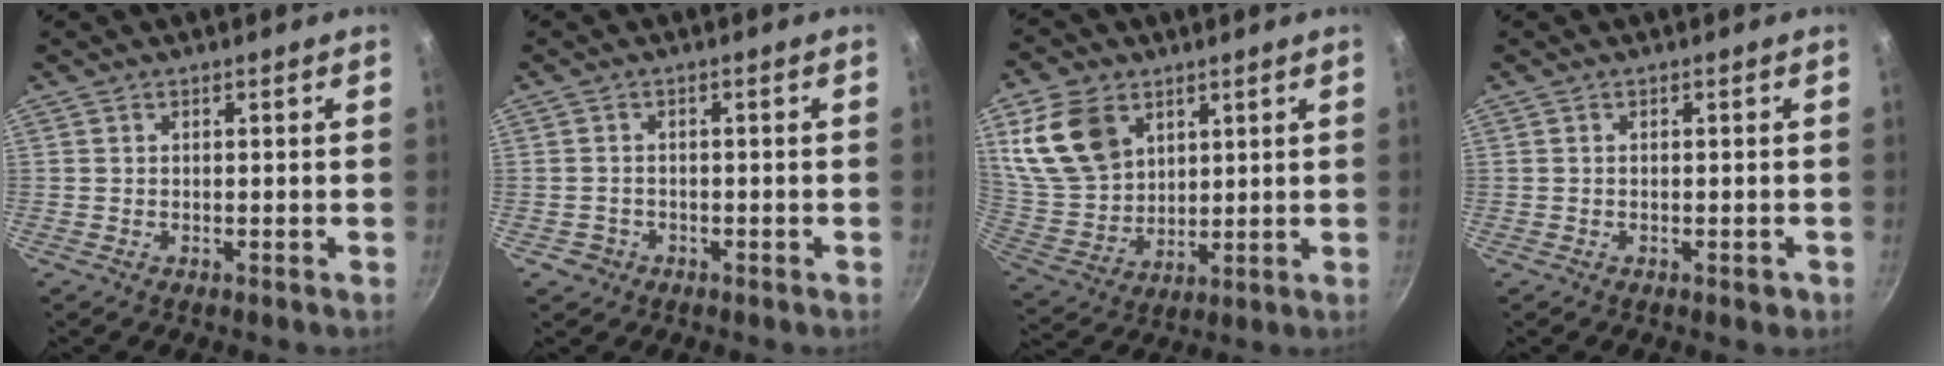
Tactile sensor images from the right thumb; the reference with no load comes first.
{"total": 2.3, "force": [-1.0, 2.0, 0.5], "torque": [-0.003, 0.013, -0.009]}
{"total": 14.9, "force": [6.4, 10.5, 8.4], "torque": [-0.142, -0.022, 0.141]}
{"total": 1.3, "force": [-0.6, 0.6, 0.9], "torque": [-0.011, 0.005, -0.004]}